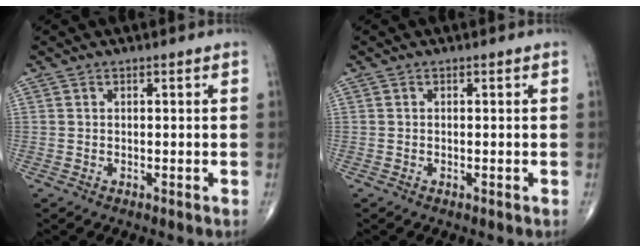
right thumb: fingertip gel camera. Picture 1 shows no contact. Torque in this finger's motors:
{"motor_torque": [-0.05, 0.13, -0.12, 0.00, -0.01]}